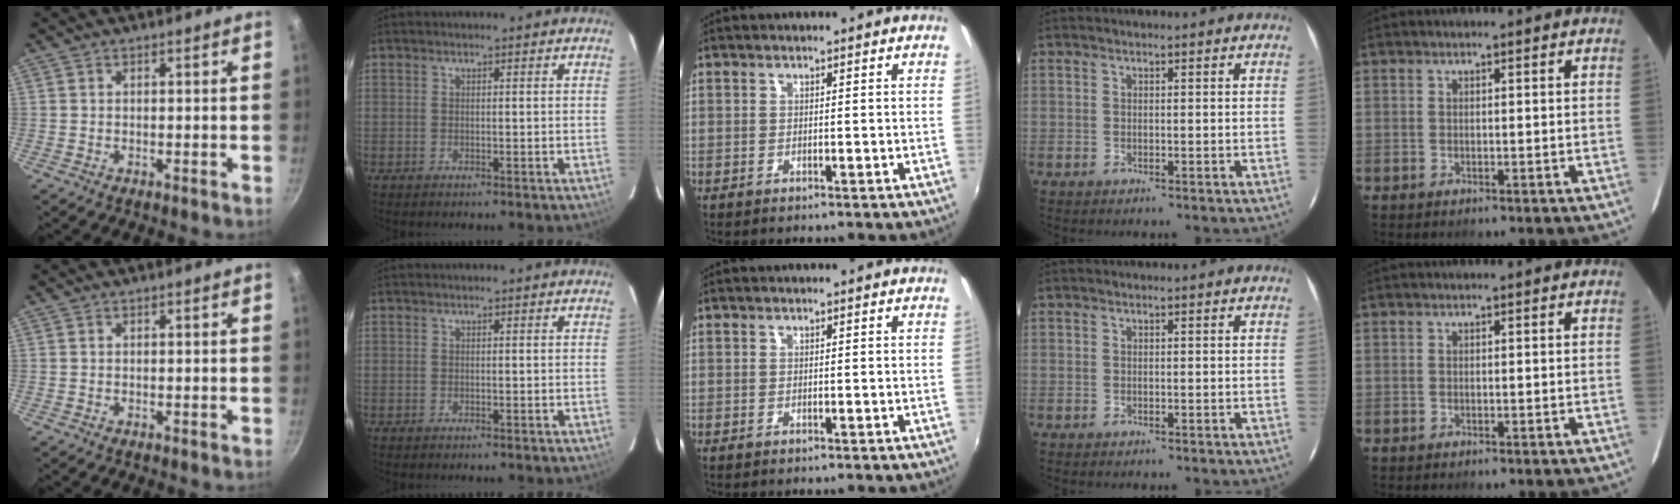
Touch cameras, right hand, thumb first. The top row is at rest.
{}